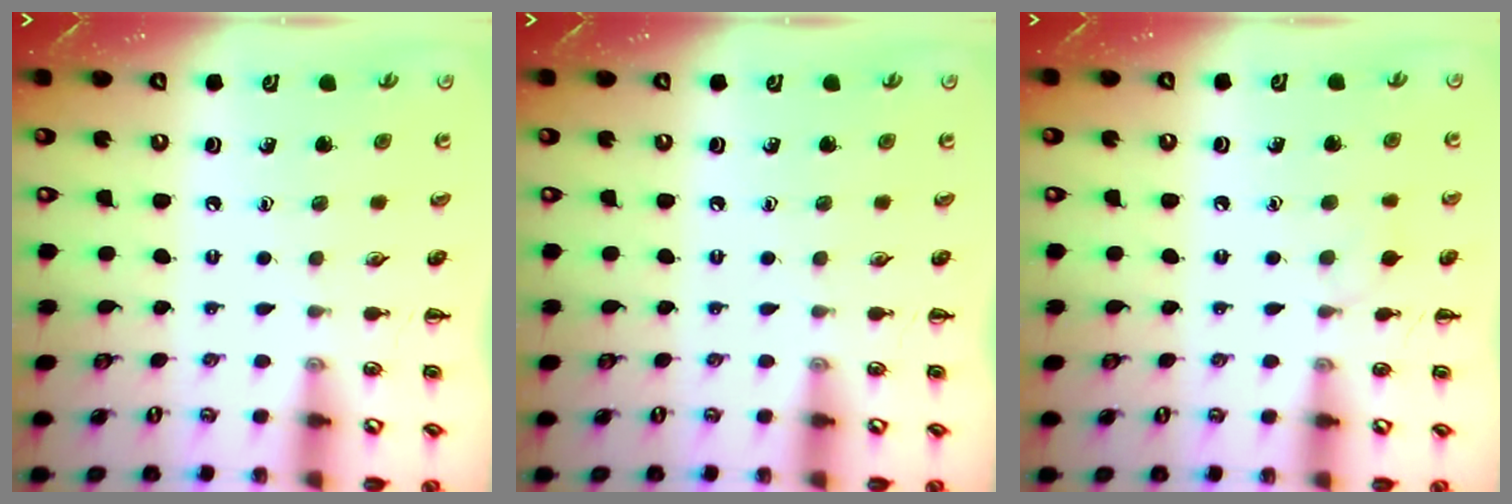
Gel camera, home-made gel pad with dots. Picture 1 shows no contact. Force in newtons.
{"total": 0.0}
{"total": 6.1, "press": 5.8, "slide": 1.9}